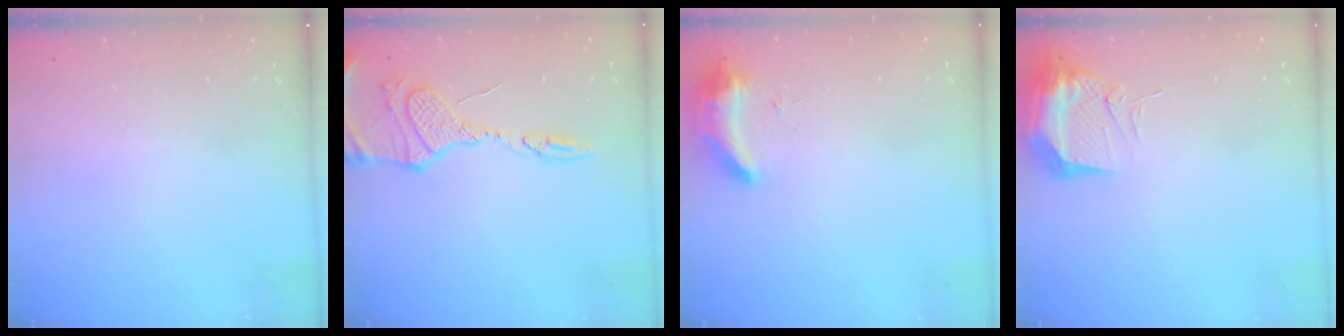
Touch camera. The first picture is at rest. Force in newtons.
{"total": 13.9, "press": 13.8, "slide": 1.3}
{"total": 9.1, "press": 8.8, "slide": 2.4}
{"total": 11.4, "press": 11.2, "slide": 1.9}